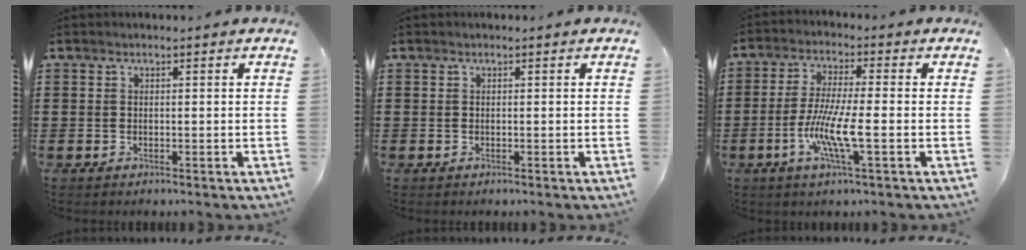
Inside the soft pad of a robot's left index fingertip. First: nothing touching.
{"total": 0.0}
{"total": 8.2, "force": [-2.7, 0.9, 7.7], "torque": [-0.162, -0.013, -0.058]}